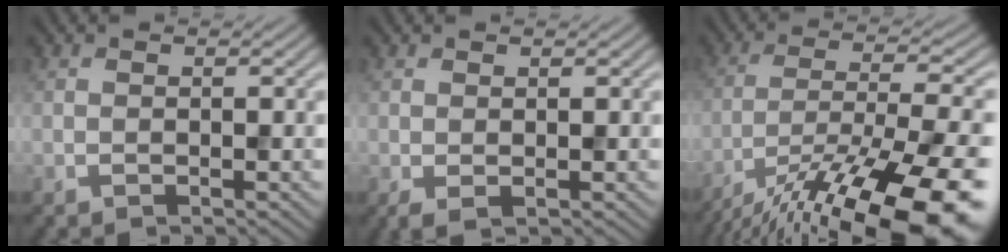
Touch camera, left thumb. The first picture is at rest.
{"total": 1.1, "force": [0.1, 0.5, 1.0], "torque": [-0.023, -0.003, 0.004]}
{"total": 18.7, "force": [-13.5, 4.5, 12.1], "torque": [-0.186, -0.032, -0.214]}